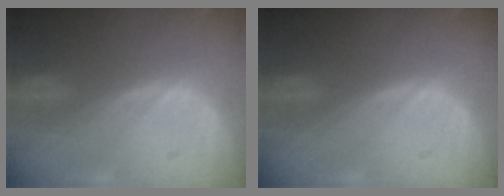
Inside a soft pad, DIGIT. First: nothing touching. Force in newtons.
{"total": 0.0}